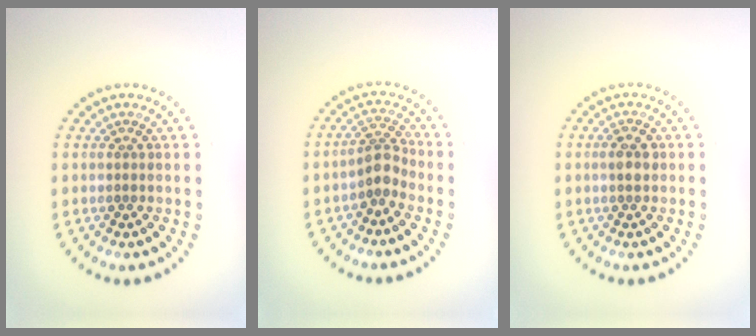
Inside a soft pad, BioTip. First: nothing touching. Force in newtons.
{"total": 2.4, "press": 1.9, "slide": 1.6}
{"total": 1.6, "press": 1.5, "slide": 0.3}